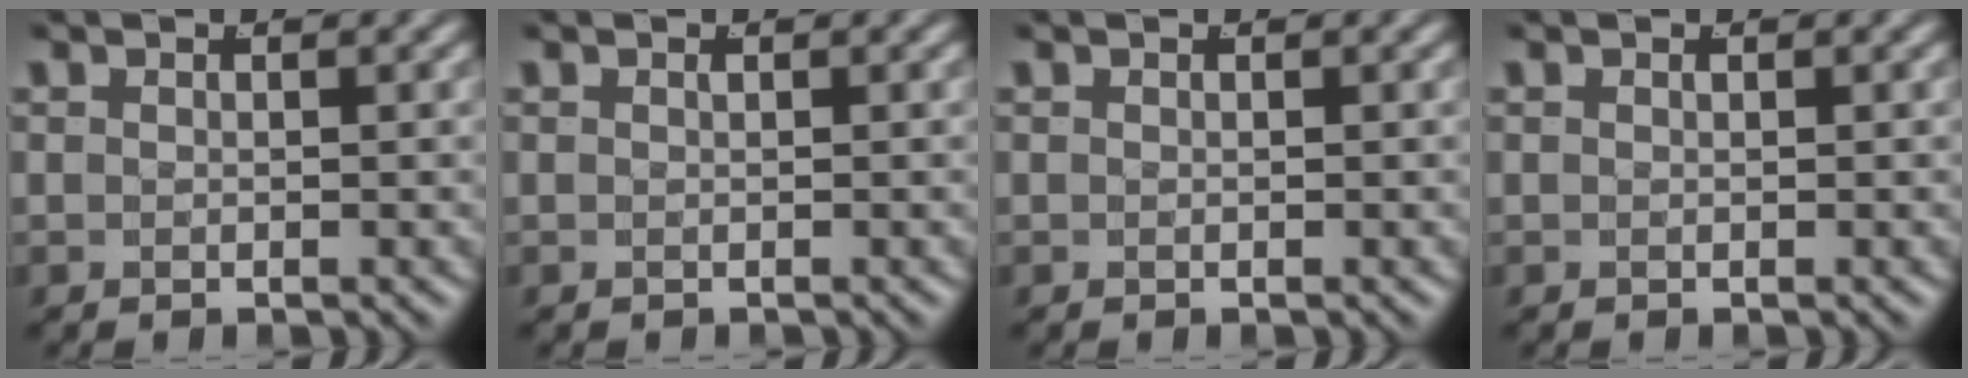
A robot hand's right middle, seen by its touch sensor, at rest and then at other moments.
{"total": 0.0}
{"total": 0.0}
{"total": 0.0}